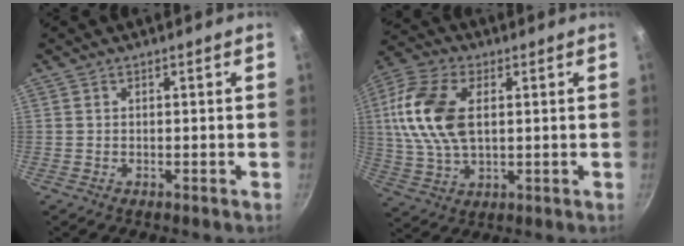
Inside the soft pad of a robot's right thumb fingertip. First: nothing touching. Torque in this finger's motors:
{"motor_torque": [0.60, 0.69, 1.75, -0.05, 0.56]}